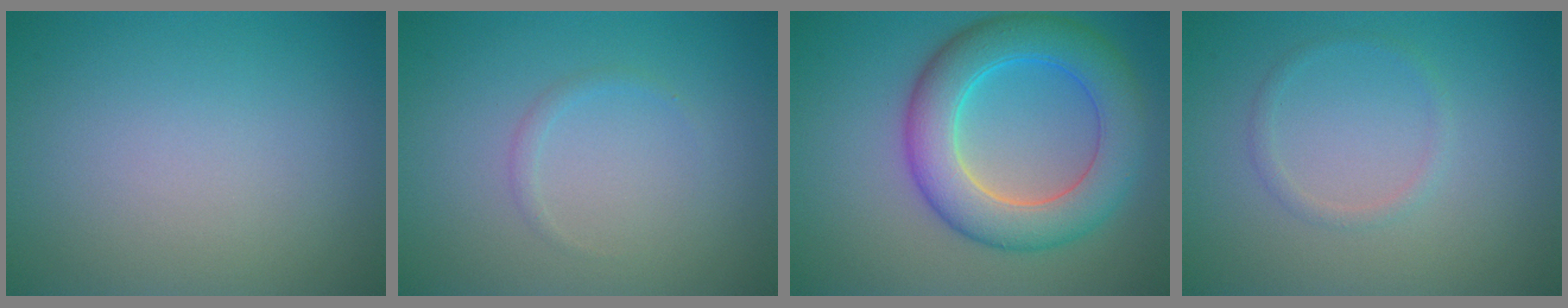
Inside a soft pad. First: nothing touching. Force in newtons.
{"total": 0.8, "press": 0.8, "slide": 0.1}
{"total": 7.6, "press": 7.6, "slide": 0.2}
{"total": 1.0, "press": 1.0, "slide": 0.1}